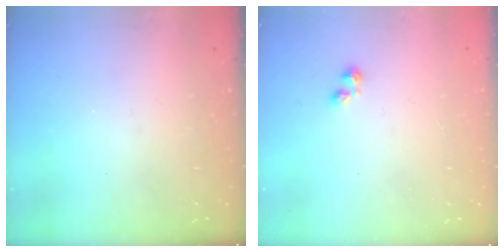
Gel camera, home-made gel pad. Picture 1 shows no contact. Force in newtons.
{"total": 1.7, "press": 1.7, "slide": 0.5}